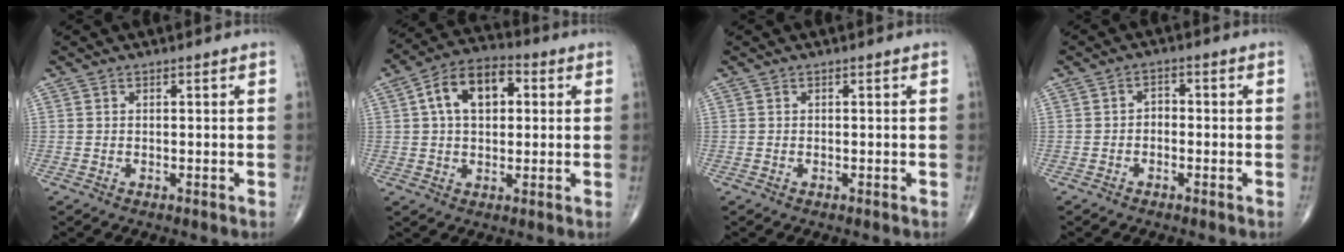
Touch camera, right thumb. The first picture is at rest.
{"total": 11.6, "force": [2.5, 7.1, 8.9], "torque": [-0.139, 0.024, 0.034]}
{"total": 0.0}
{"total": 2.0, "force": [-0.6, 1.5, 1.2], "torque": [-0.005, 0.014, -0.020]}